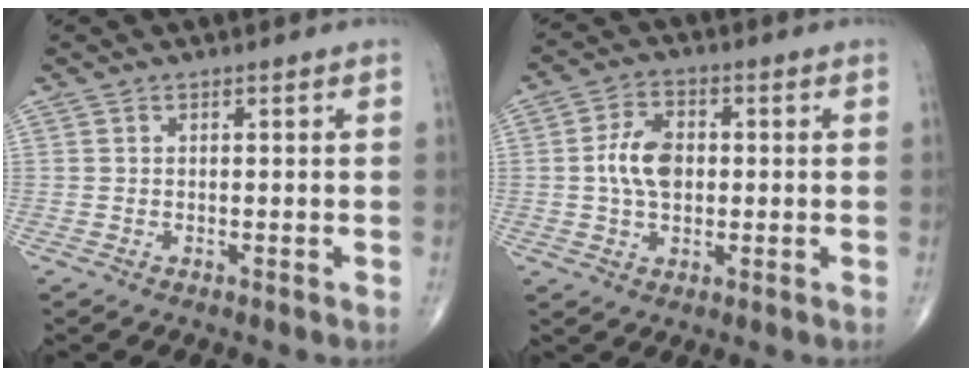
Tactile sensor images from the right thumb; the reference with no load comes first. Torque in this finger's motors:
{"motor_torque": [0.26, 0.09, 0.76, -0.21, 0.06]}